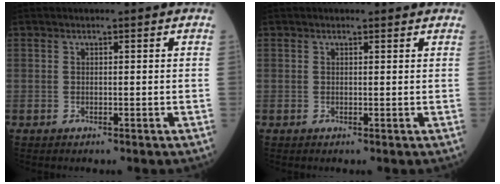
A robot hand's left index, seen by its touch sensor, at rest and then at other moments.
{"total": 0.7, "force": [0.6, 0.4, 0.1], "torque": [-0.011, 0.001, 0.004]}